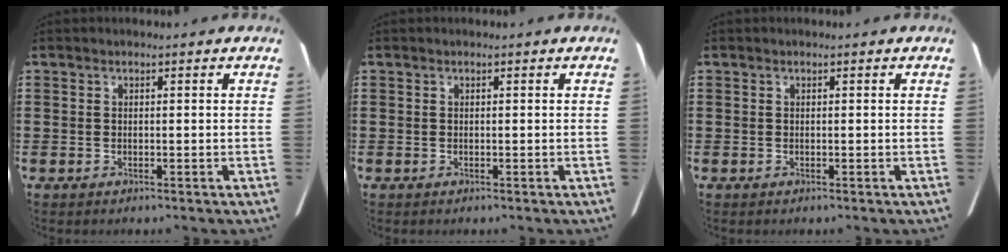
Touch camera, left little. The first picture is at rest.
{"total": 0.0}
{"total": 0.0}